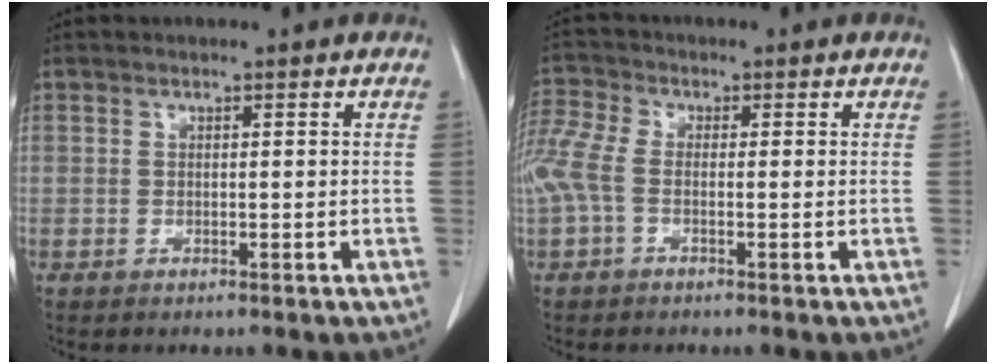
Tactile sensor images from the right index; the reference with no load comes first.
{"total": 7.7, "force": [-0.9, 4.3, 6.3], "torque": [-0.182, 0.023, -0.021]}